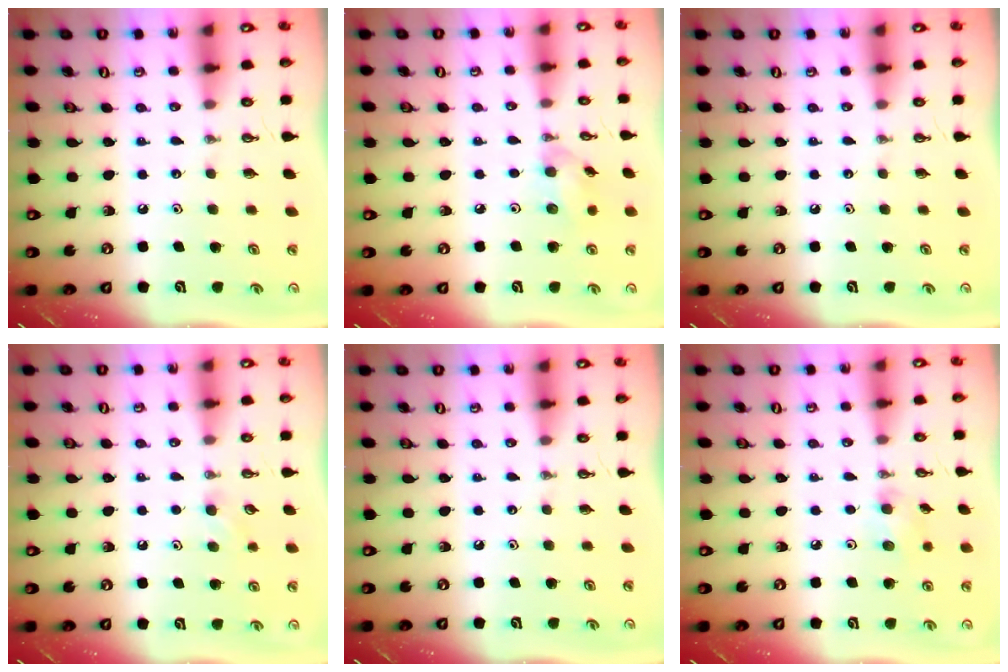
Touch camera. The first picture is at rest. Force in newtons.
{"total": 7.7, "press": 7.6, "slide": 0.5}
{"total": 0.0}
{"total": 4.3, "press": 4.1, "slide": 1.3}
{"total": 0.0}
{"total": 4.8, "press": 4.6, "slide": 1.4}